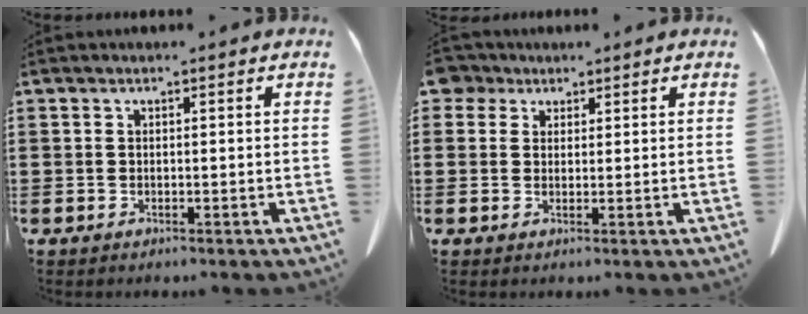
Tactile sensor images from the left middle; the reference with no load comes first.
{"total": 3.1, "force": [2.1, 2.1, 0.8], "torque": [-0.019, 0.007, 0.038]}